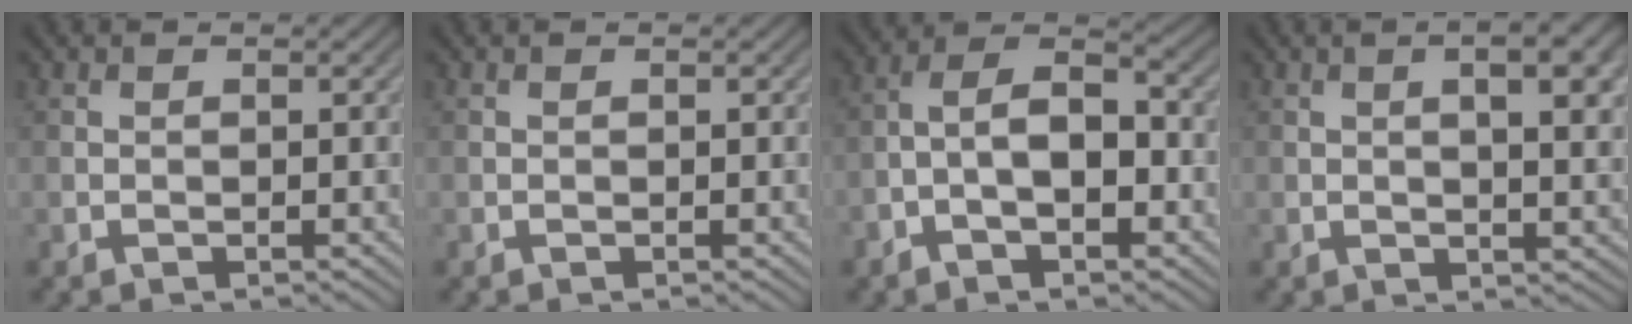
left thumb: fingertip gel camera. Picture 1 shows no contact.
{"total": 0.0}
{"total": 7.1, "force": [-2.2, 3.3, 5.9], "torque": [-0.101, 0.016, -0.047]}
{"total": 7.0, "force": [1.7, 2.2, 6.5], "torque": [-0.096, 0.002, 0.023]}